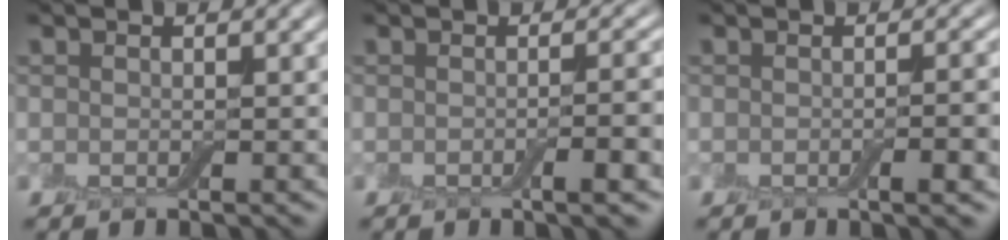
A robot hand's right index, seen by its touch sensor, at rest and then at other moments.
{"total": 3.3, "force": [-0.8, 0.8, 3.1], "torque": [-0.040, 0.003, -0.017]}
{"total": 2.7, "force": [-0.7, 0.6, 2.5], "torque": [-0.032, 0.002, -0.012]}